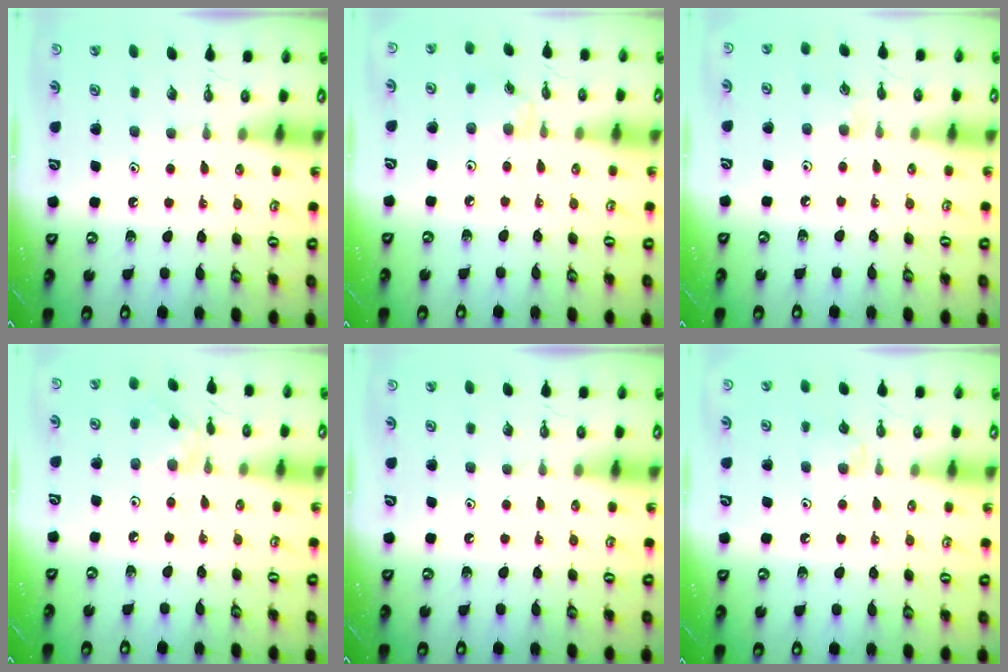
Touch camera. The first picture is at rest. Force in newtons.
{"total": 2.3, "press": 2.3, "slide": 0.3}
{"total": 4.7, "press": 4.7, "slide": 0.8}
{"total": 2.7, "press": 2.6, "slide": 0.3}
{"total": 0.0}
{"total": 4.2, "press": 4.1, "slide": 0.8}